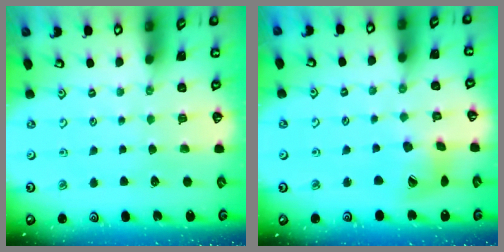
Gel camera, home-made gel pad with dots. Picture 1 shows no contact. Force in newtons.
{"total": 13.0, "press": 12.9, "slide": 1.7}